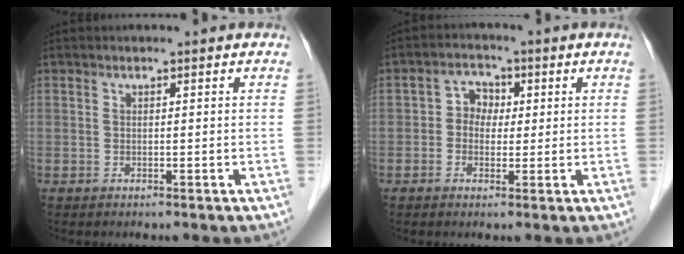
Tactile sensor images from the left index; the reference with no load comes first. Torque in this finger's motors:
{"motor_torque": [0.10, -0.02, -0.02, -0.01]}